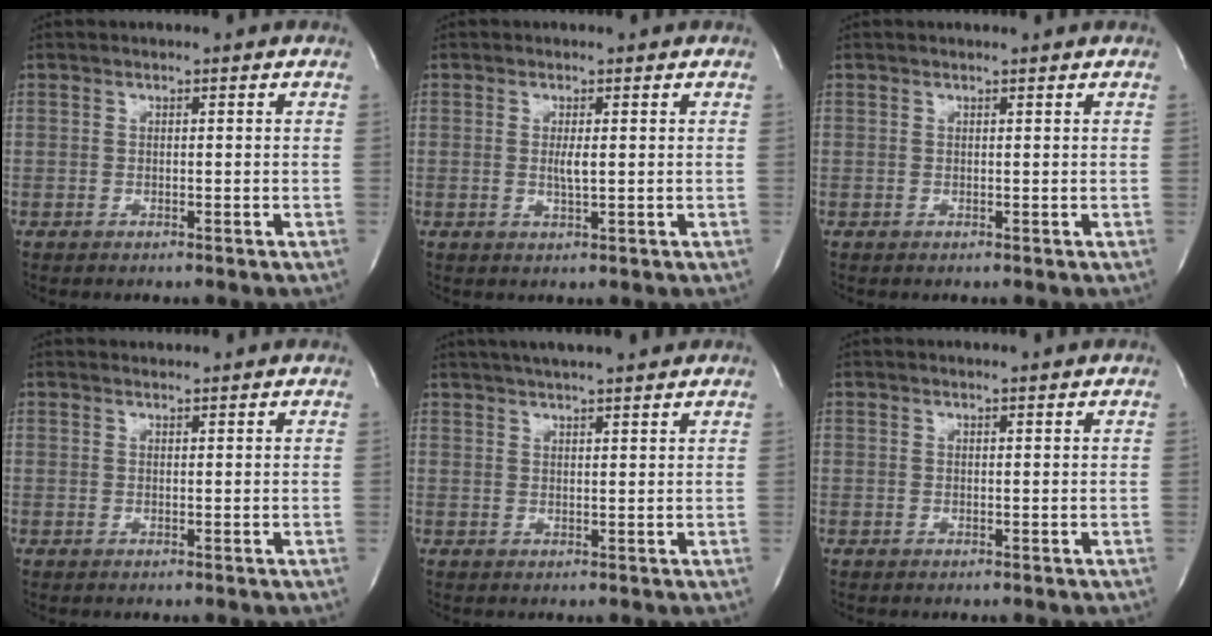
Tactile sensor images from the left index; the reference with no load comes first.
{"total": 1.8, "force": [0.2, 0.1, 1.8], "torque": [-0.040, -0.003, 0.004]}
{"total": 1.1, "force": [1.1, -0.1, 0.0], "torque": [-0.009, -0.001, 0.014]}
{"total": 1.7, "force": [1.7, 0.1, -0.1], "torque": [-0.012, 0.010, 0.029]}
{"total": 10.8, "force": [9.3, 0.9, 5.3], "torque": [-0.087, 0.026, 0.127]}
{"total": 1.8, "force": [1.8, -0.2, 0.1], "torque": [-0.009, -0.001, 0.022]}